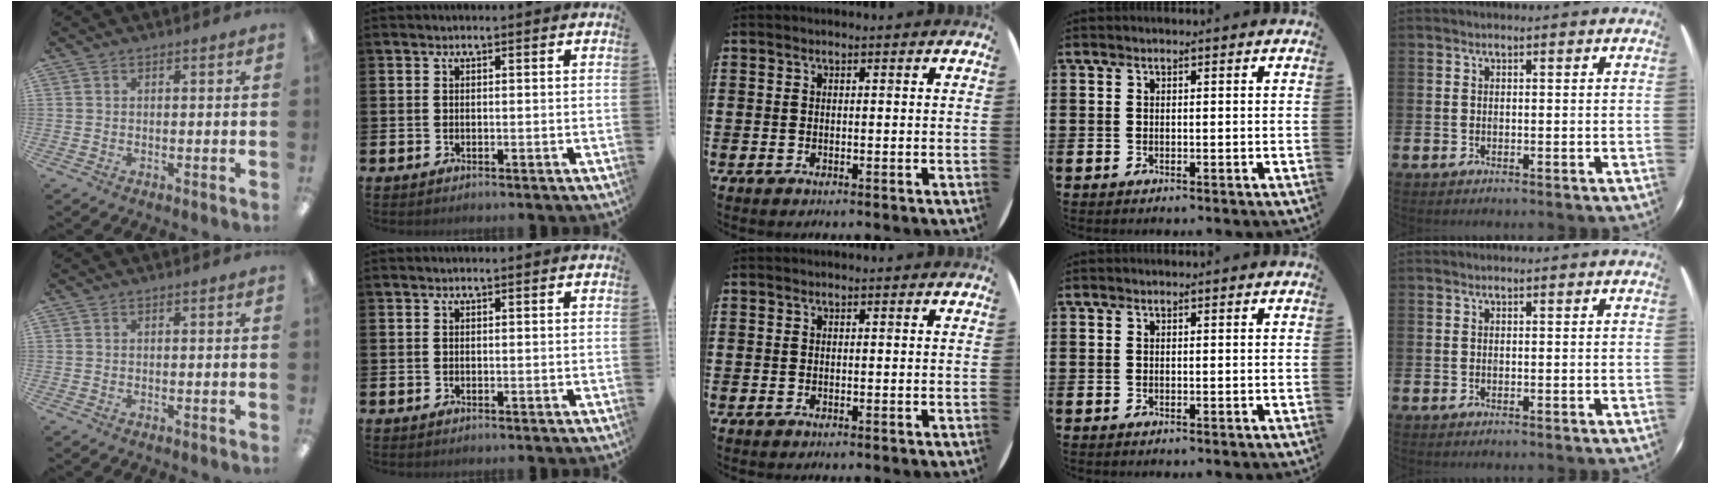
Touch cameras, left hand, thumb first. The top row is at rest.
{}